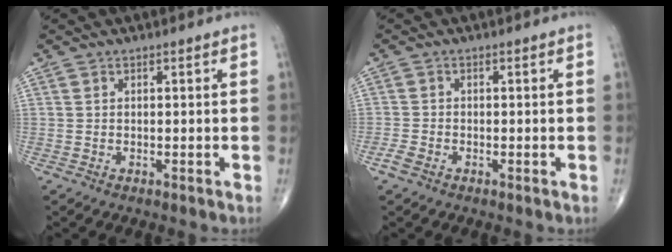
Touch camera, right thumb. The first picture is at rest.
{"total": 1.9, "force": [-1.2, 1.0, 1.2], "torque": [-0.032, -0.002, -0.026]}